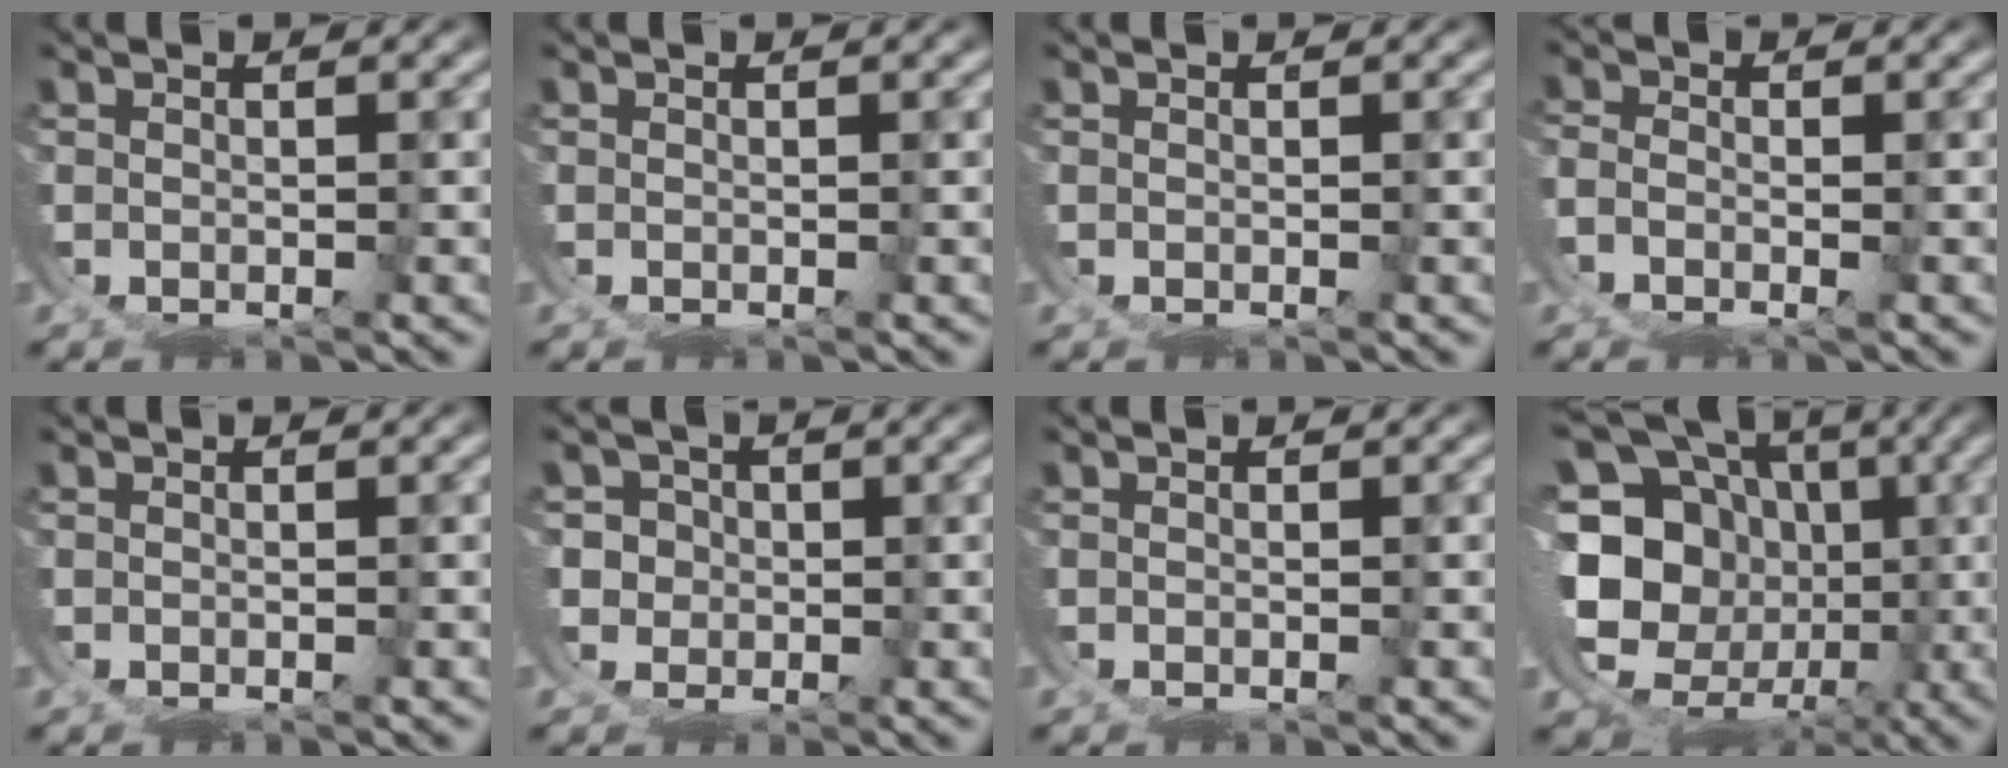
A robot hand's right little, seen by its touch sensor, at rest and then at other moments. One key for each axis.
{"total": 0.0}
{"total": 0.0}
{"total": 2.9, "fx": -1.8, "fy": 1.9, "fz": 1.3, "tx": -0.037, "ty": -0.020, "tz": -0.023}
{"total": 0.0}
{"total": 2.4, "fx": 0.8, "fy": 2.2, "fz": -0.4, "tx": -0.008, "ty": -0.025, "tz": 0.026}
{"total": 0.0}
{"total": 17.0, "fx": 1.1, "fy": 14.7, "fz": 8.6, "tx": -0.172, "ty": -0.028, "tz": 0.015}